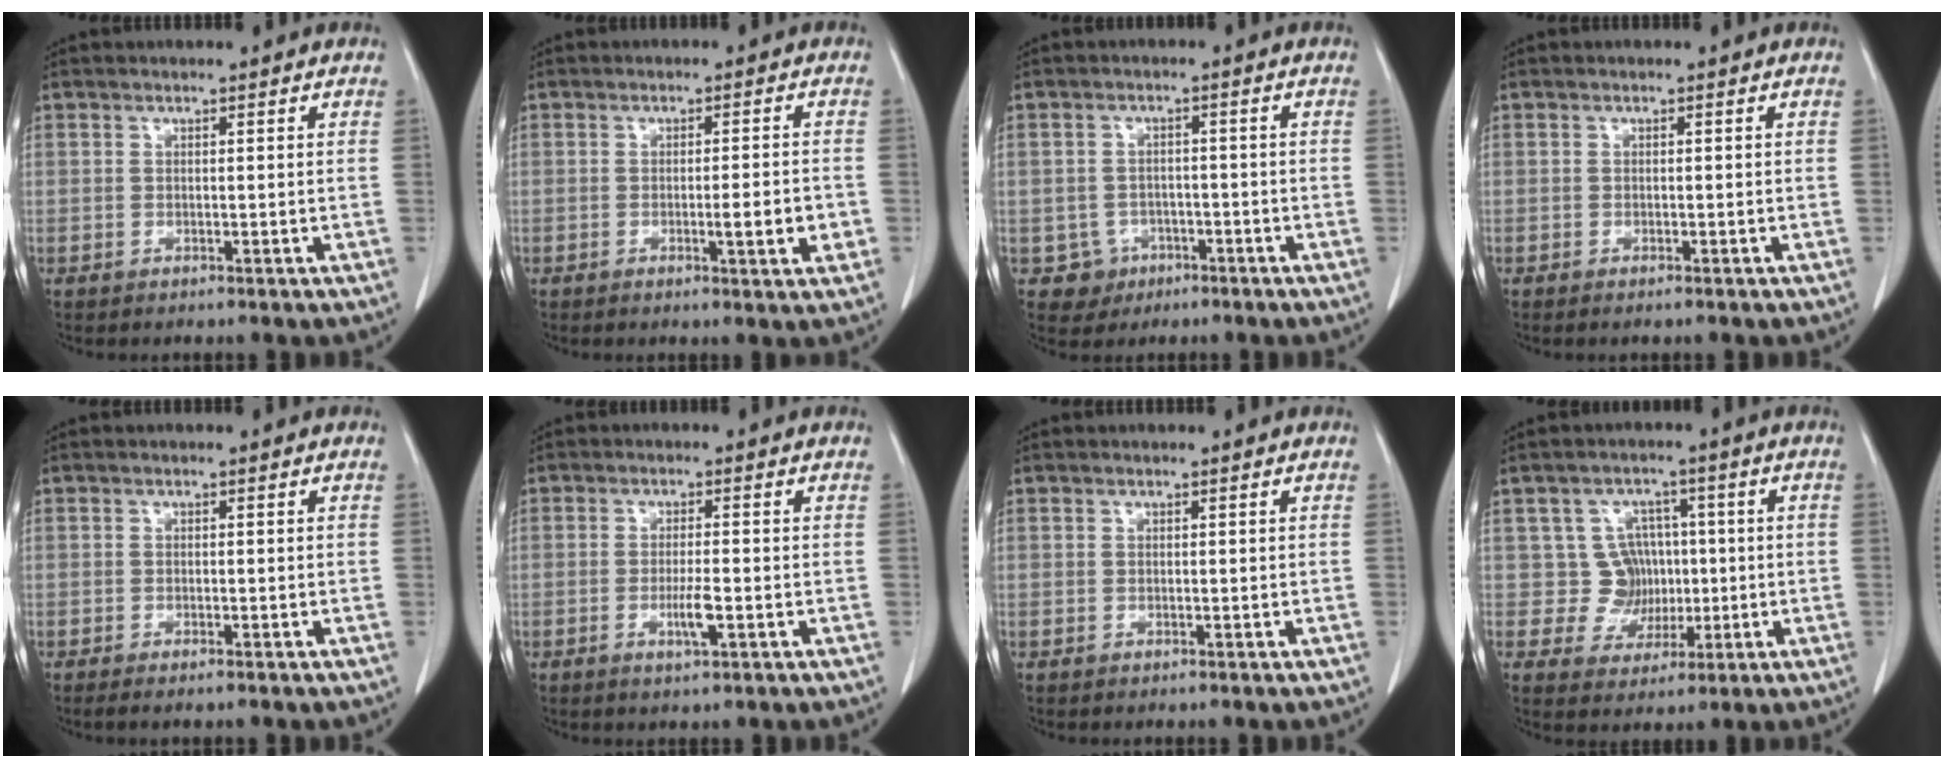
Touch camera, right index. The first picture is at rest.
{"total": 4.5, "force": [-1.2, 0.4, 4.3], "torque": [-0.060, -0.004, -0.015]}
{"total": 4.1, "force": [-1.7, 3.7, 0.0], "torque": [0.008, 0.015, -0.022]}
{"total": 0.7, "force": [-0.5, 0.1, 0.4], "torque": [-0.011, -0.002, -0.007]}
{"total": 1.6, "force": [-1.3, 0.2, 1.0], "torque": [-0.013, -0.003, -0.017]}
{"total": 3.4, "force": [-1.1, 0.3, 3.2], "torque": [-0.060, -0.004, -0.019]}
{"total": 0.0}
{"total": 5.9, "force": [0.2, 5.9, 0.8], "torque": [0.001, 0.020, 0.009]}